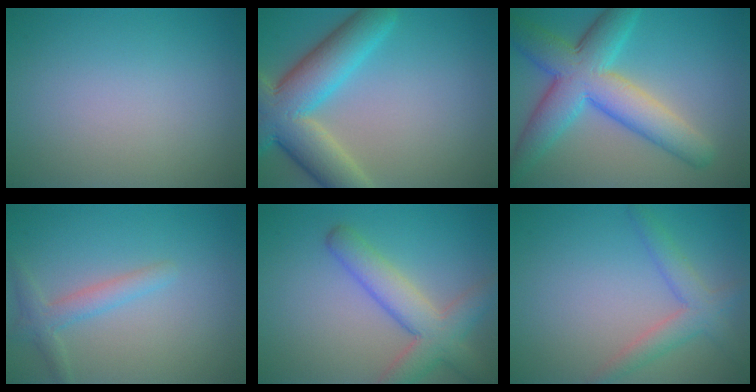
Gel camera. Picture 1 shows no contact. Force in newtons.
{"total": 9.2, "press": 9.2, "slide": 0.4}
{"total": 8.7, "press": 8.7, "slide": 0.3}
{"total": 2.2, "press": 2.2, "slide": 0.2}
{"total": 5.5, "press": 5.4, "slide": 0.3}
{"total": 3.0, "press": 3.0, "slide": 0.1}